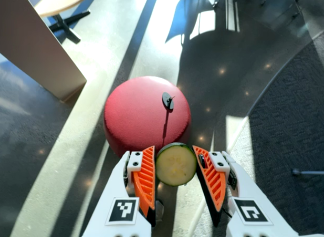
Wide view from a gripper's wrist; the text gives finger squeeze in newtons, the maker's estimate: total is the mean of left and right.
{"total": 8.8, "left": 8.8, "right": 8.9}